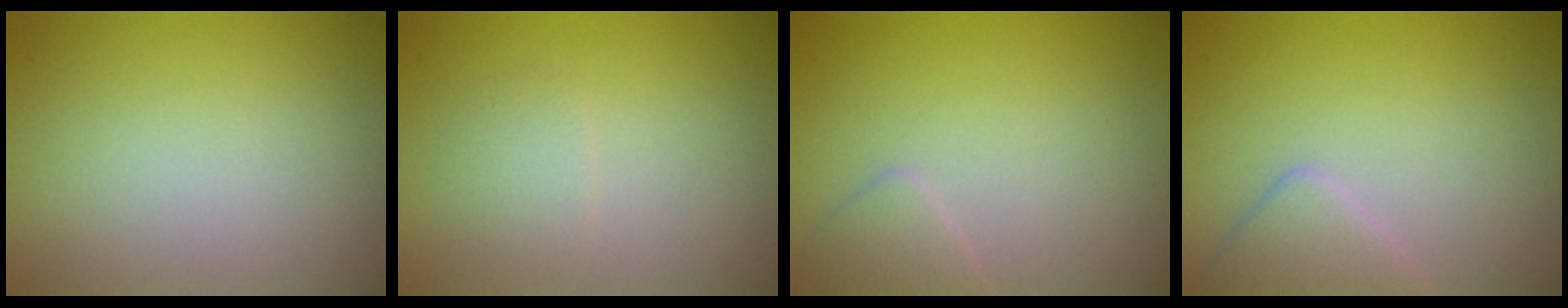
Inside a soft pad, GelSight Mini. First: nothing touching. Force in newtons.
{"total": 1.4, "press": 1.4, "slide": 0.0}
{"total": 1.6, "press": 1.6, "slide": 0.1}
{"total": 2.6, "press": 2.6, "slide": 0.1}